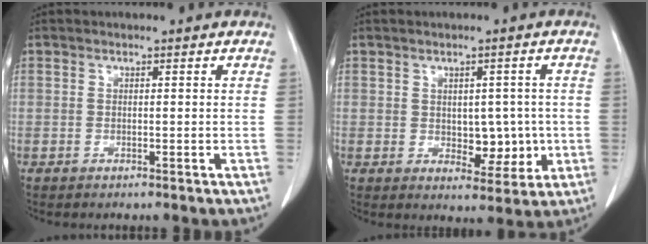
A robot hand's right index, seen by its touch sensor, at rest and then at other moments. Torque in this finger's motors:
{"motor_torque": [0.07, 0.22, 0.22, 0.03]}